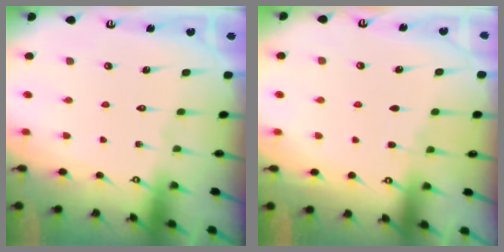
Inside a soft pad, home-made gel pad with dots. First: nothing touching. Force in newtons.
{"total": 1.6, "press": 1.6, "slide": 0.3}